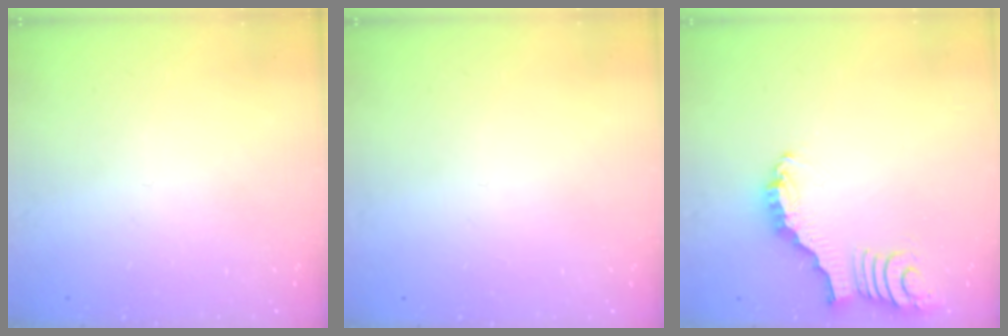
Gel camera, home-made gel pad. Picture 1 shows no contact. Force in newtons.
{"total": 0.0}
{"total": 2.2, "press": 2.2, "slide": 0.3}